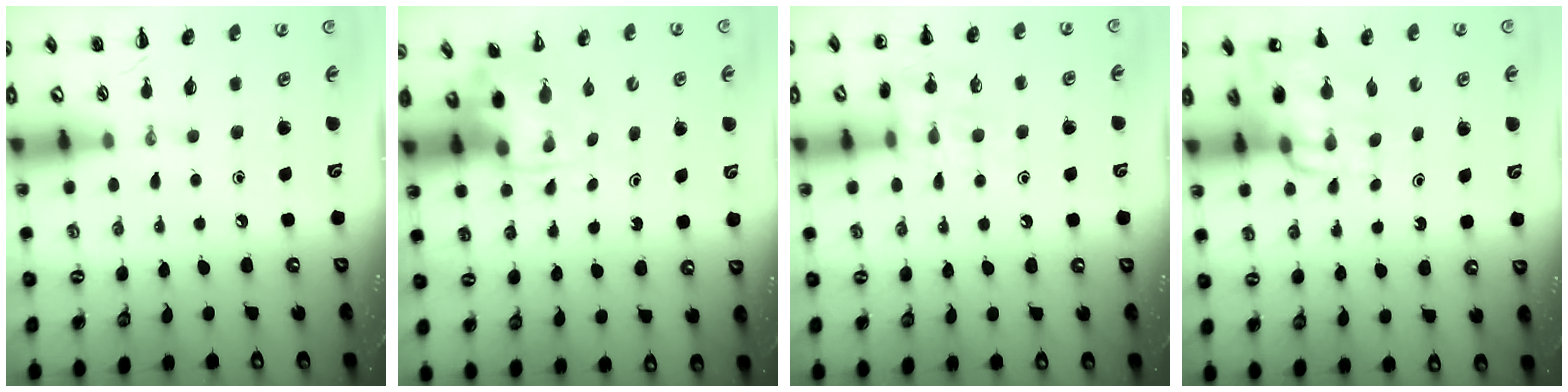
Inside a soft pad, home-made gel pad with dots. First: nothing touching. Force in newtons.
{"total": 3.6, "press": 3.5, "slide": 0.8}
{"total": 13.3, "press": 13.2, "slide": 1.7}
{"total": 11.3, "press": 10.8, "slide": 3.4}